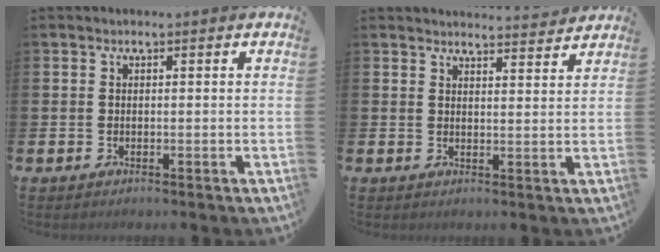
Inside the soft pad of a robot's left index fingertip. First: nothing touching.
{"total": 3.6, "force": [3.6, 0.0, 0.0], "torque": [0.004, -0.028, 0.062]}